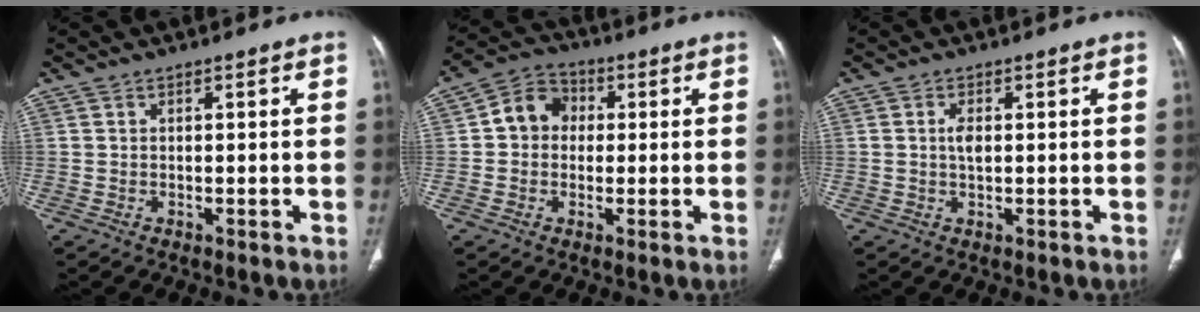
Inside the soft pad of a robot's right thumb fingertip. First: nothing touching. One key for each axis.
{"total": 7.7, "fx": 0.6, "fy": 6.6, "fz": 3.8, "tx": -0.043, "ty": 0.020, "tz": -0.002}
{"total": 2.1, "fx": 0.4, "fy": 1.1, "fz": 1.8, "tx": -0.033, "ty": -0.003, "tz": 0.007}